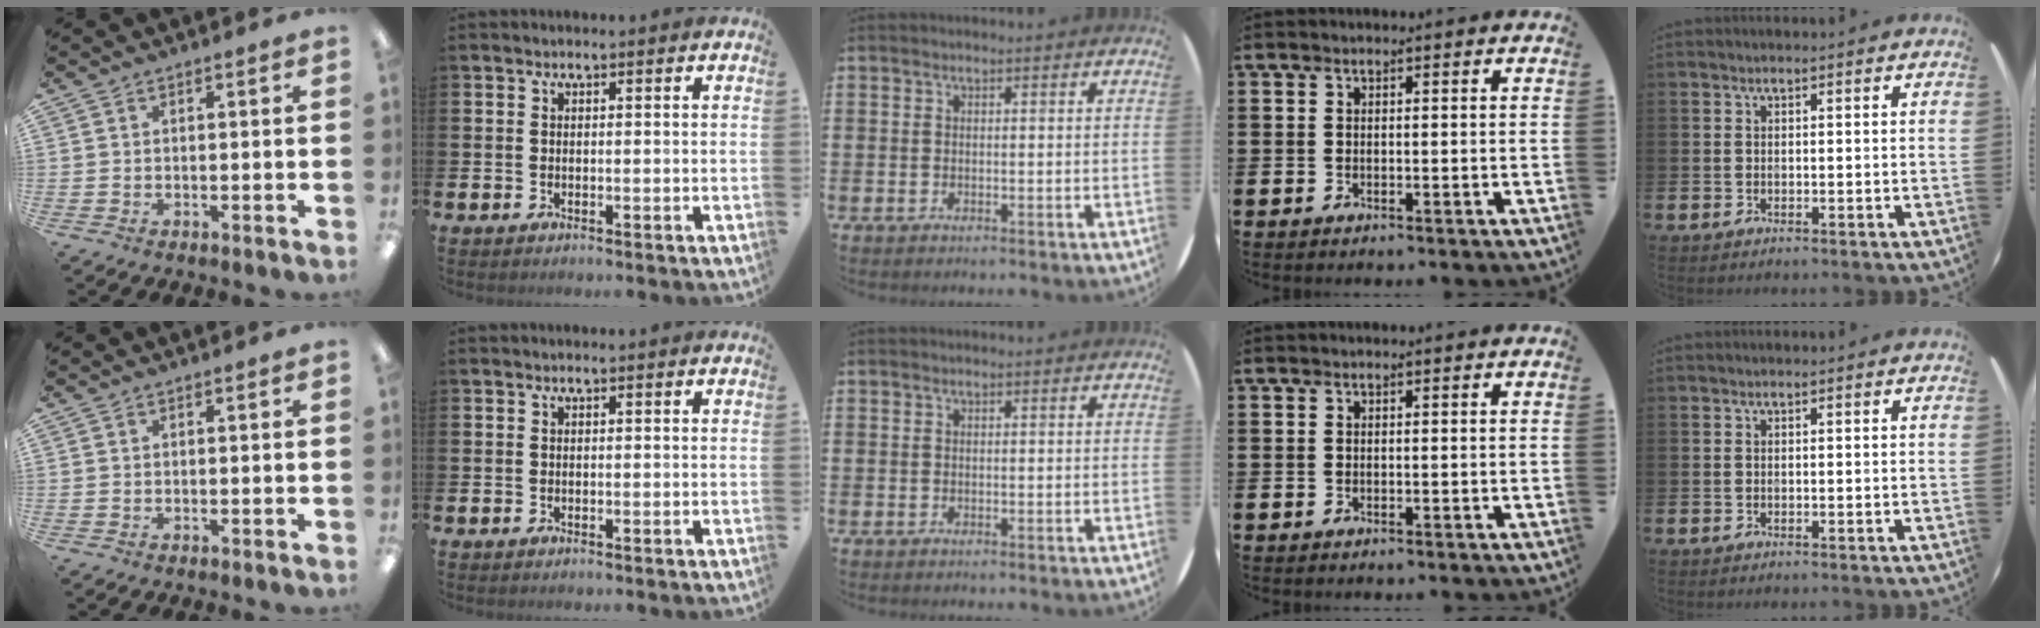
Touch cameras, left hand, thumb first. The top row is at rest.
{}